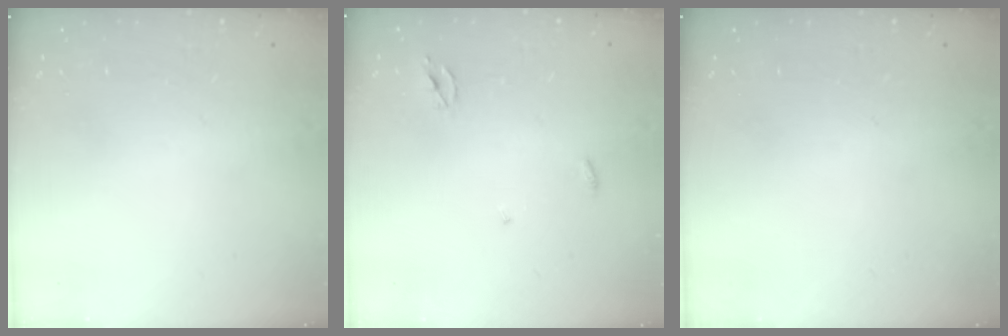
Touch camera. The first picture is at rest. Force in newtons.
{"total": 2.3, "press": 2.3, "slide": 0.2}
{"total": 0.0}